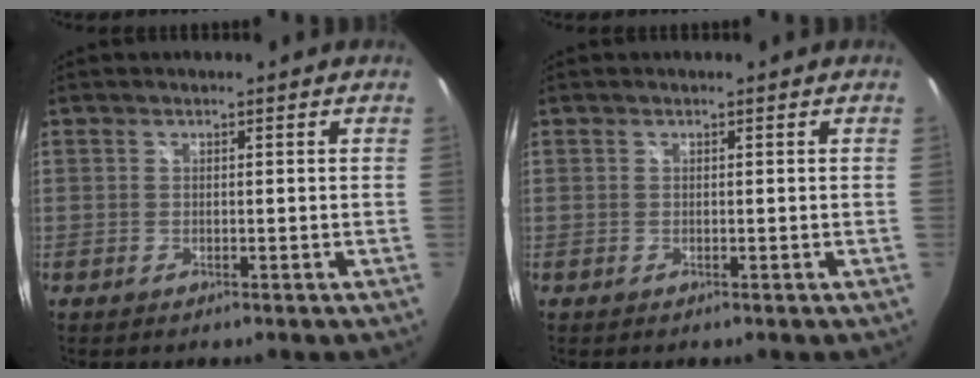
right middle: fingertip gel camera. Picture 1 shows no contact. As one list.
[{"total": 0.0}]